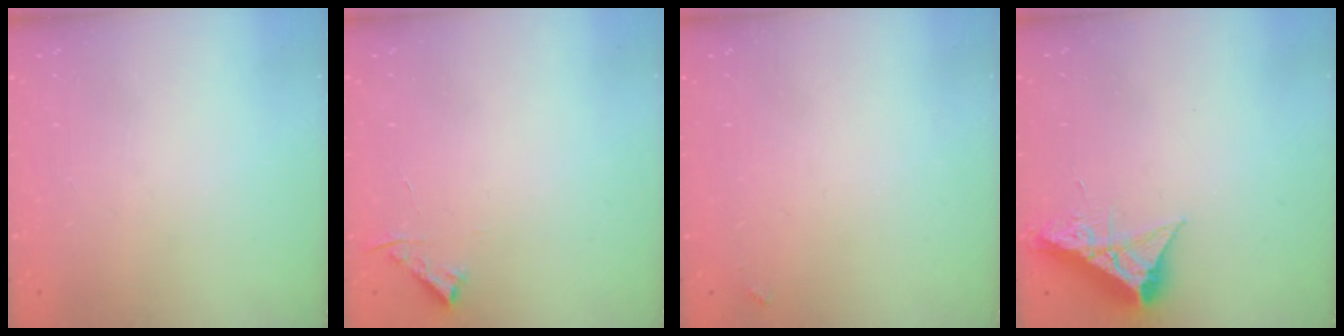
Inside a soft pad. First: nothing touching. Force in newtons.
{"total": 3.4, "press": 3.4, "slide": 0.4}
{"total": 3.6, "press": 3.6, "slide": 0.2}
{"total": 8.9, "press": 8.9, "slide": 0.4}